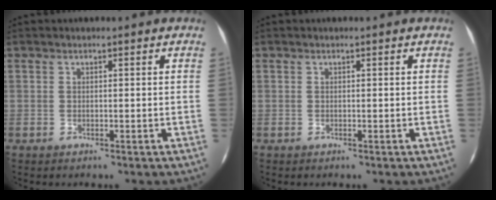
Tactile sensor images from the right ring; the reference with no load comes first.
{"total": 0.0}